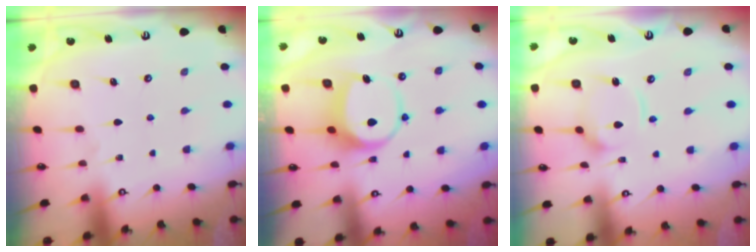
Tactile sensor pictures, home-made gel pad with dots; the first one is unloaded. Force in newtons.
{"total": 8.9, "press": 8.9, "slide": 1.2}
{"total": 10.8, "press": 10.7, "slide": 1.2}